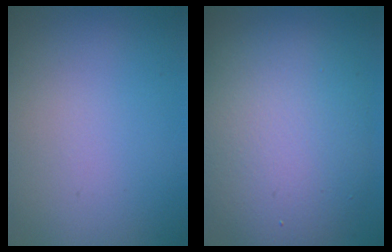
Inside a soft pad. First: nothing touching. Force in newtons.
{"total": 8.1, "press": 8.1, "slide": 0.5}